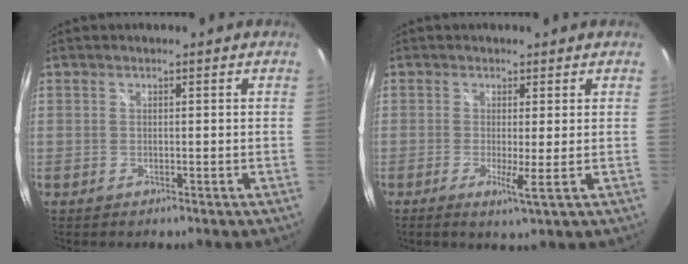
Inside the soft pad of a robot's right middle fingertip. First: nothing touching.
{"total": 2.8, "force": [-0.4, -0.4, 2.8], "torque": [-0.057, -0.011, -0.012]}